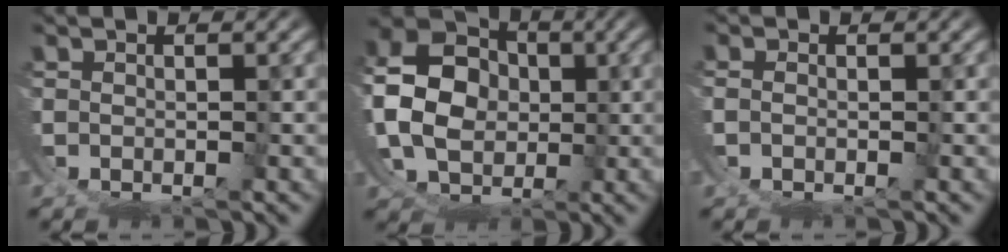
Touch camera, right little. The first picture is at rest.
{"total": 11.6, "force": [1.2, 9.6, 6.5], "torque": [-0.139, -0.027, 0.025]}
{"total": 0.6, "force": [-0.4, 0.1, 0.4], "torque": [-0.006, -0.004, -0.007]}